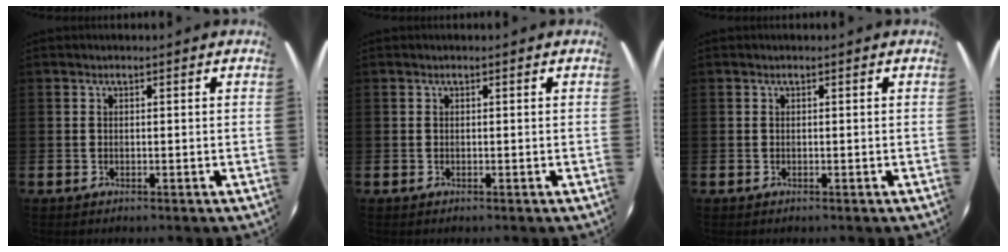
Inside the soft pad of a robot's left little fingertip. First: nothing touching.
{"total": 0.0}
{"total": 0.0}